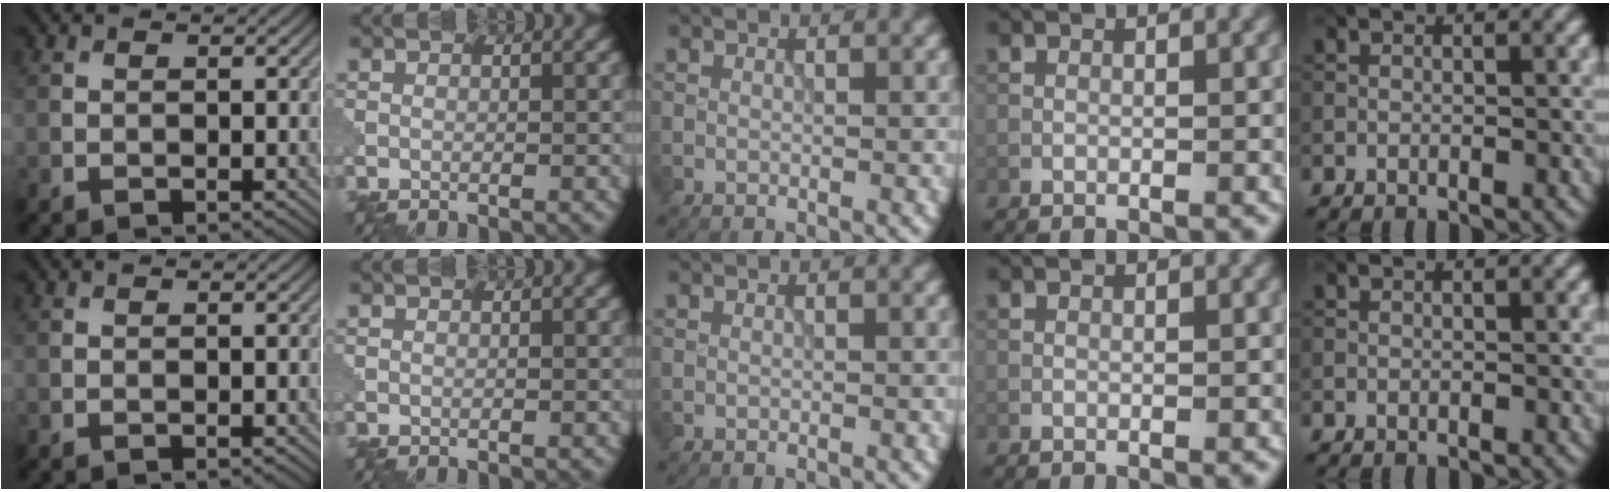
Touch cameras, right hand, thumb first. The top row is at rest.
{}